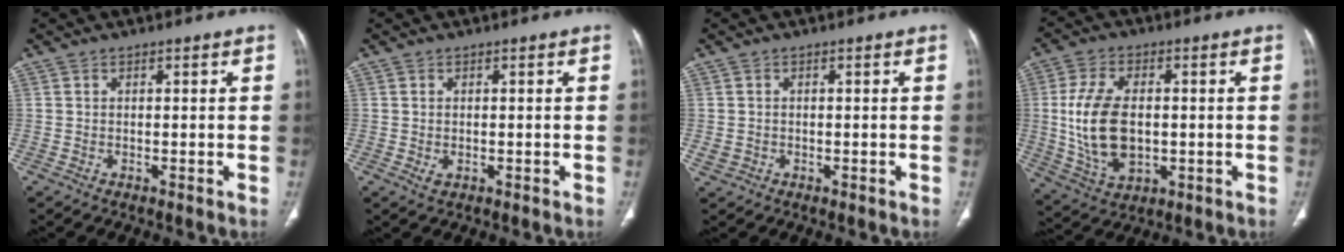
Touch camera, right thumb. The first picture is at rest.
{"total": 1.5, "force": [-0.3, 1.0, 1.1], "torque": [-0.024, 0.002, 0.000]}
{"total": 1.7, "force": [-0.3, 1.5, 0.6], "torque": [-0.011, 0.004, 0.000]}
{"total": 14.0, "force": [-0.1, 8.3, 11.2], "torque": [-0.219, -0.005, 0.009]}